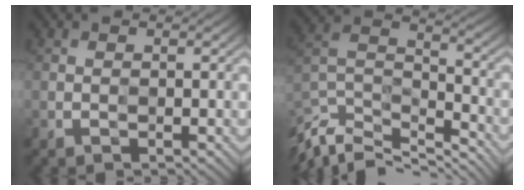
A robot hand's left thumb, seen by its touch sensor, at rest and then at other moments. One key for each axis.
{"total": 10.8, "fx": -9.2, "fy": 3.3, "fz": 4.6, "tx": -0.120, "ty": -0.005, "tz": -0.164}